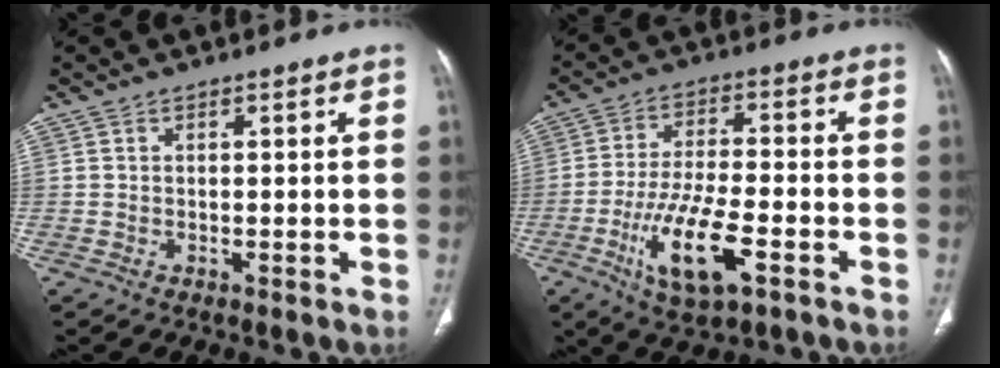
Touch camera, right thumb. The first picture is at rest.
{"total": 14.3, "force": [-6.1, 4.9, 11.9], "torque": [-0.225, 0.018, -0.105]}